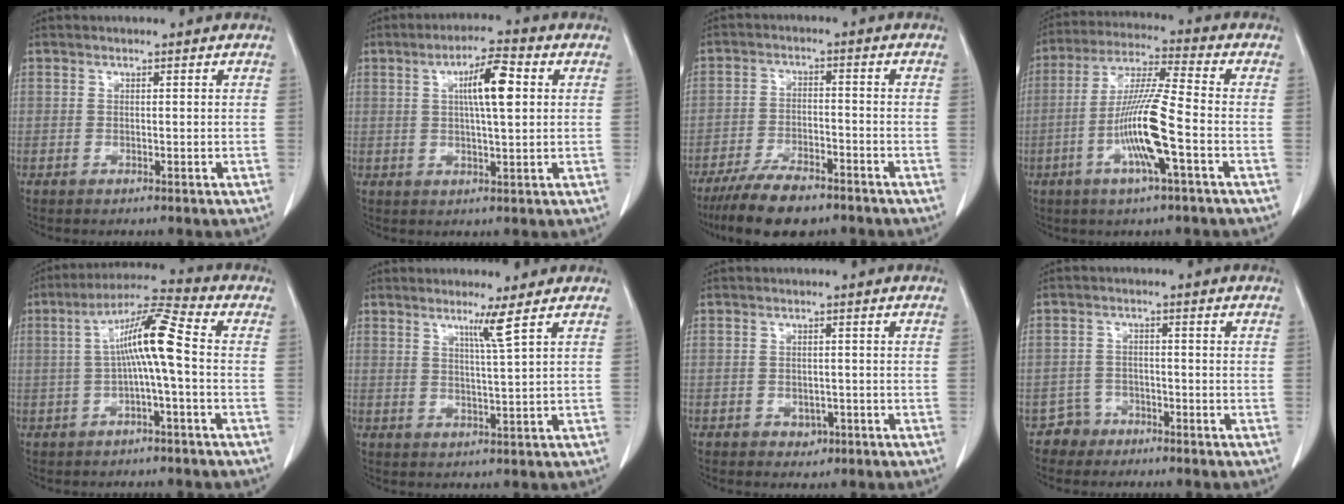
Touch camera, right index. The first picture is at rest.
{"total": 7.3, "force": [1.9, 1.0, 7.0], "torque": [-0.120, 0.010, 0.029]}
{"total": 9.6, "force": [-7.5, 2.9, 5.2], "torque": [-0.091, -0.016, -0.130]}
{"total": 11.8, "force": [-3.5, 0.2, 11.2], "torque": [-0.222, -0.004, -0.073]}
{"total": 8.8, "force": [-0.1, 0.0, 8.8], "torque": [-0.158, 0.025, -0.007]}
{"total": 3.4, "force": [2.0, -1.4, 2.4], "torque": [-0.046, -0.014, 0.041]}
{"total": 2.3, "force": [-1.1, 1.8, 0.9], "torque": [-0.006, 0.005, -0.008]}
{"total": 3.2, "force": [-2.3, 2.2, -0.6], "torque": [0.014, 0.011, -0.042]}